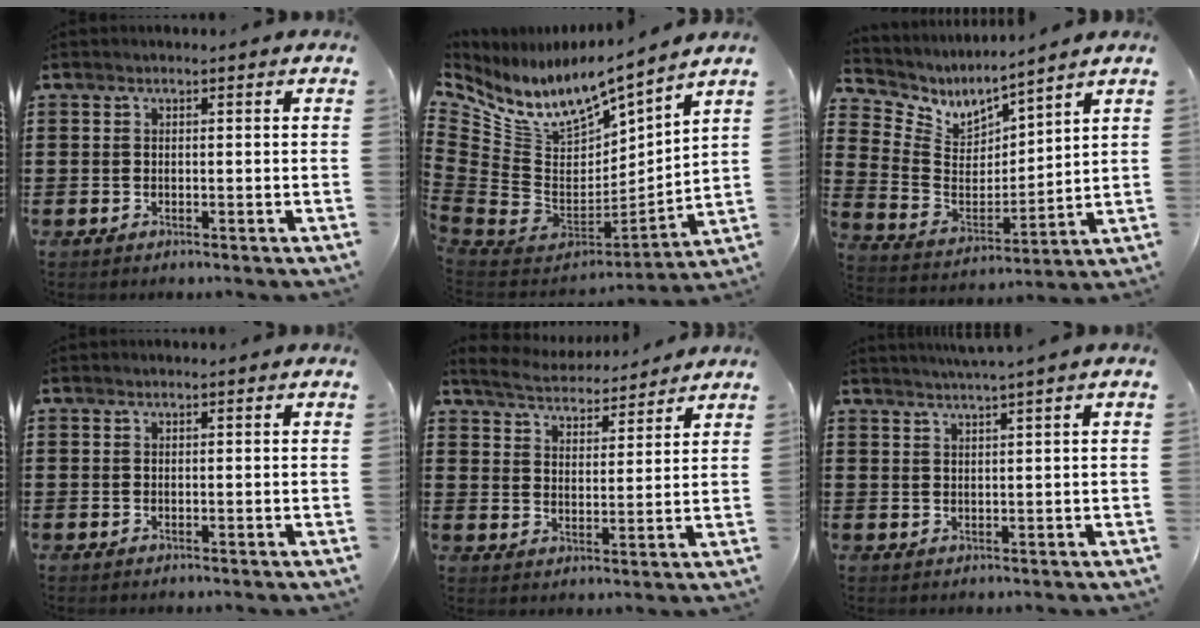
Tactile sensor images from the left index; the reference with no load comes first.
{"total": 9.5, "force": [7.1, 4.3, 4.6], "torque": [-0.124, -0.068, 0.124]}
{"total": 4.7, "force": [4.0, 2.4, 0.7], "torque": [-0.048, -0.032, 0.065]}
{"total": 0.0}
{"total": 4.6, "force": [4.6, 0.4, 0.5], "torque": [-0.034, -0.027, 0.078]}
{"total": 1.7, "force": [1.5, -0.6, 0.6], "torque": [-0.011, -0.001, 0.028]}